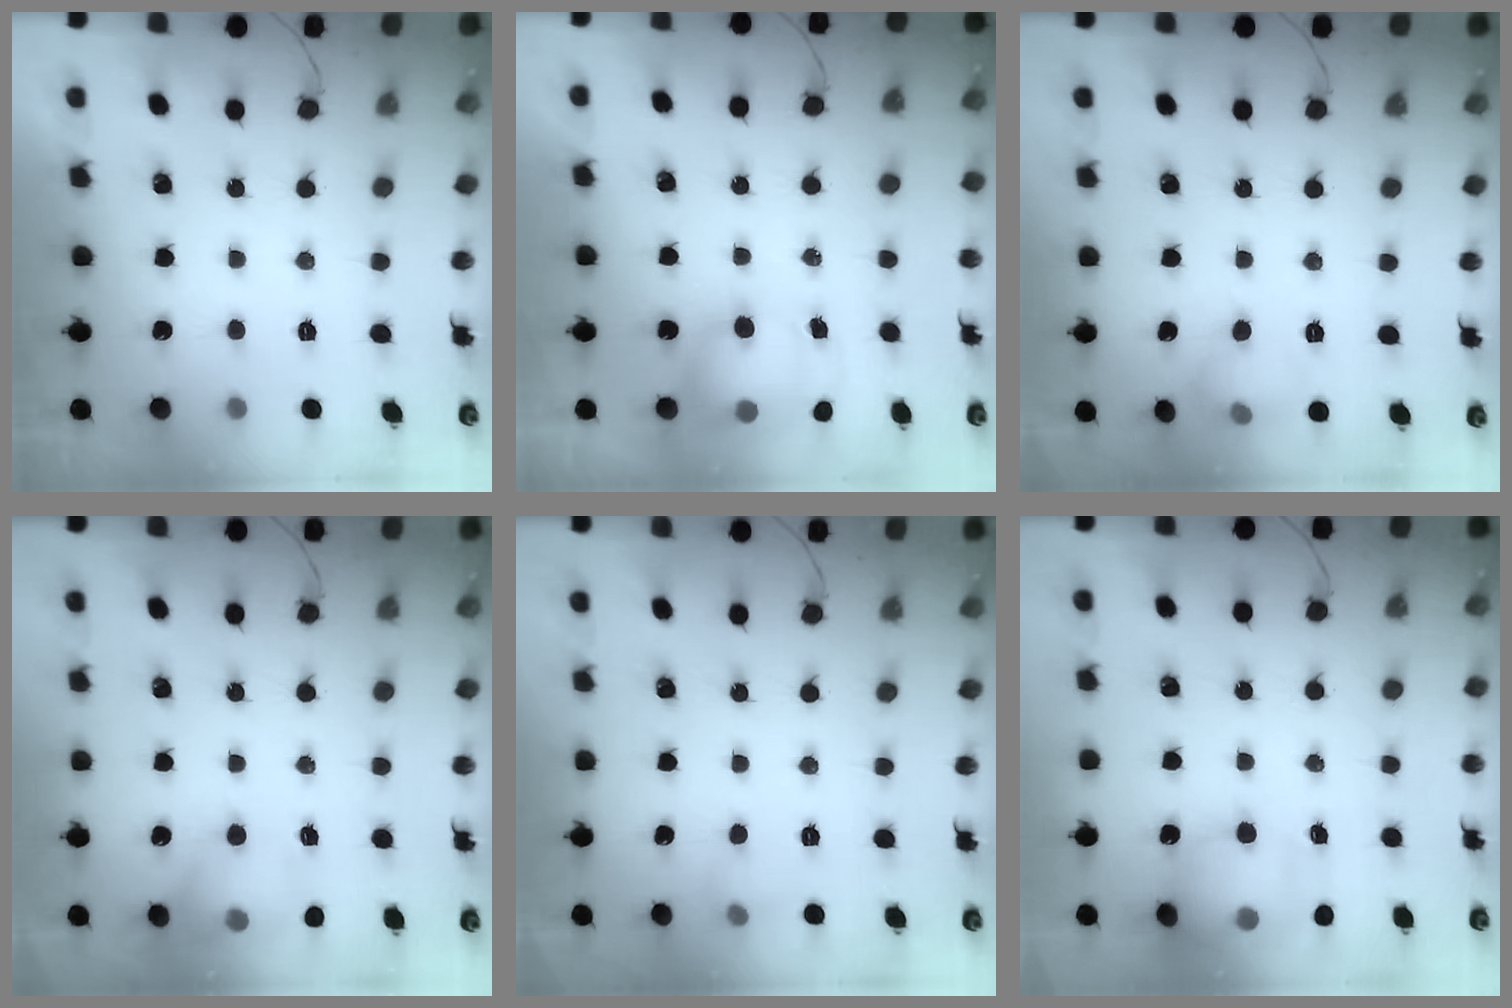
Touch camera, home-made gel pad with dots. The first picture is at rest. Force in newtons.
{"total": 7.3, "press": 7.2, "slide": 1.0}
{"total": 9.3, "press": 6.9, "slide": 6.2}
{"total": 12.8, "press": 12.7, "slide": 1.5}
{"total": 4.3, "press": 4.1, "slide": 1.4}
{"total": 14.0, "press": 13.8, "slide": 2.4}